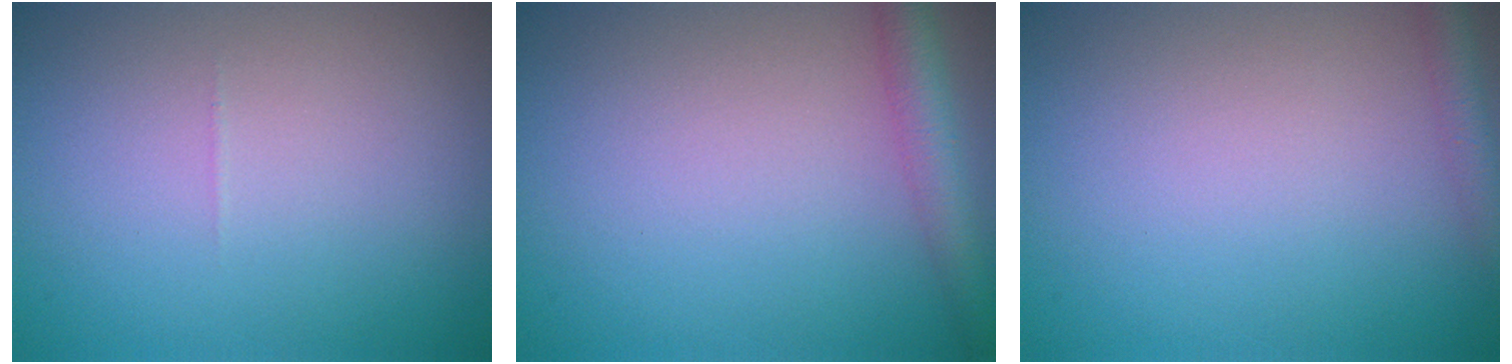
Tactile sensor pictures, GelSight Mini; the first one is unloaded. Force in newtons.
{"total": 3.1, "press": 3.1, "slide": 0.1}
{"total": 2.1, "press": 2.1, "slide": 0.1}